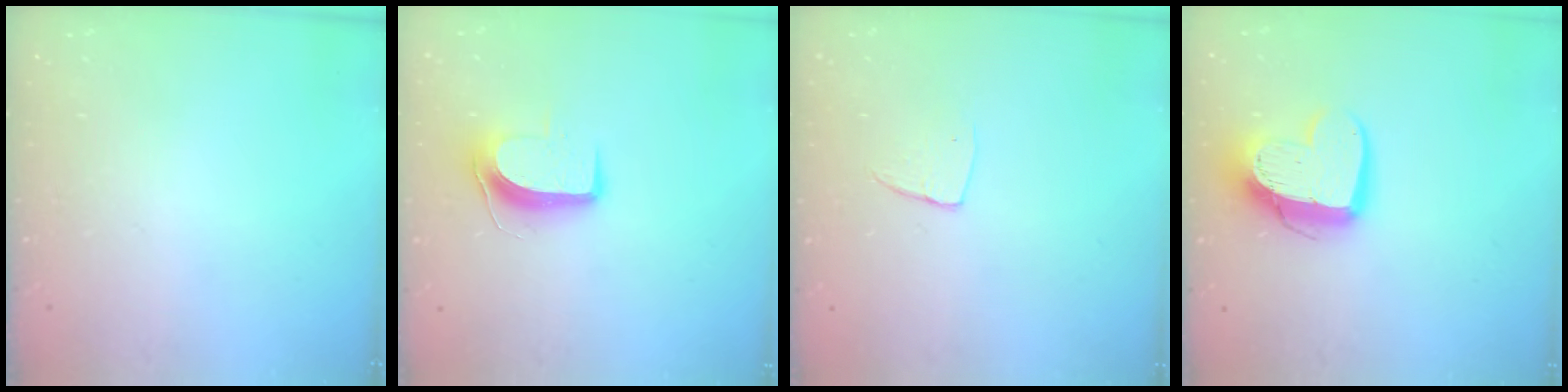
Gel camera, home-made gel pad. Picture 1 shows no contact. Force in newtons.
{"total": 8.8, "press": 8.8, "slide": 0.6}
{"total": 5.6, "press": 5.5, "slide": 0.5}
{"total": 13.5, "press": 13.5, "slide": 1.1}